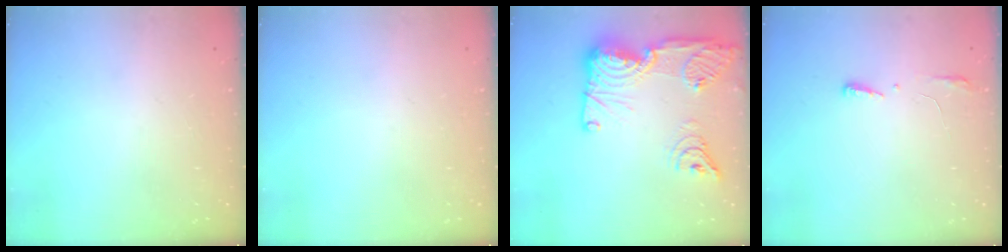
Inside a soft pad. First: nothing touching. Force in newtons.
{"total": 0.0}
{"total": 27.4, "press": 26.4, "slide": 7.2}
{"total": 3.8, "press": 3.6, "slide": 1.2}